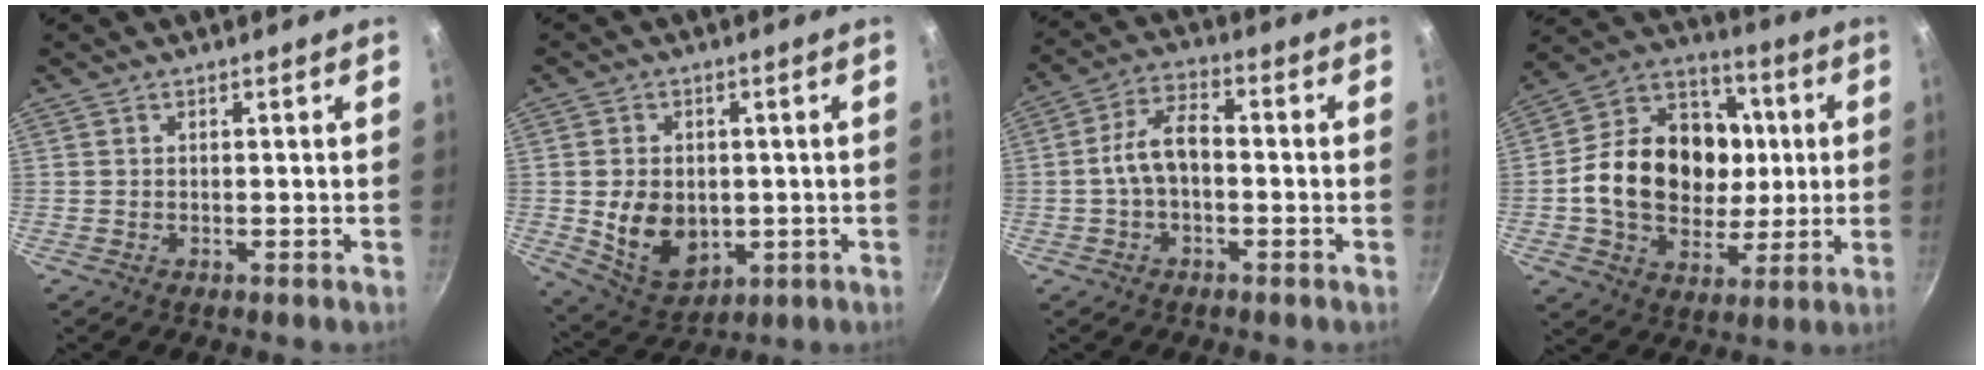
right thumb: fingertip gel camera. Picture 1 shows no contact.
{"total": 11.2, "force": [-0.9, 8.3, 7.5], "torque": [-0.109, -0.012, 0.007]}
{"total": 7.7, "force": [-1.0, 4.3, 6.3], "torque": [-0.107, 0.037, -0.025]}
{"total": 22.2, "force": [0.7, 17.4, 13.7], "torque": [-0.198, 0.027, 0.007]}